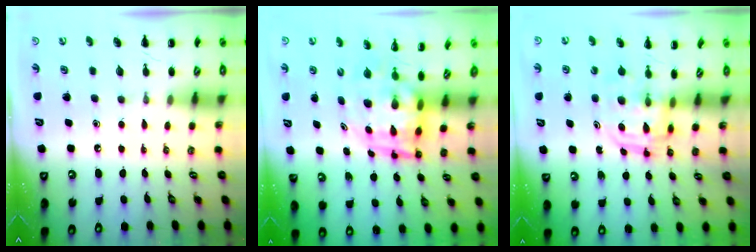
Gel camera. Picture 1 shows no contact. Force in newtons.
{"total": 5.8, "press": 5.5, "slide": 1.9}
{"total": 2.9, "press": 2.9, "slide": 0.3}